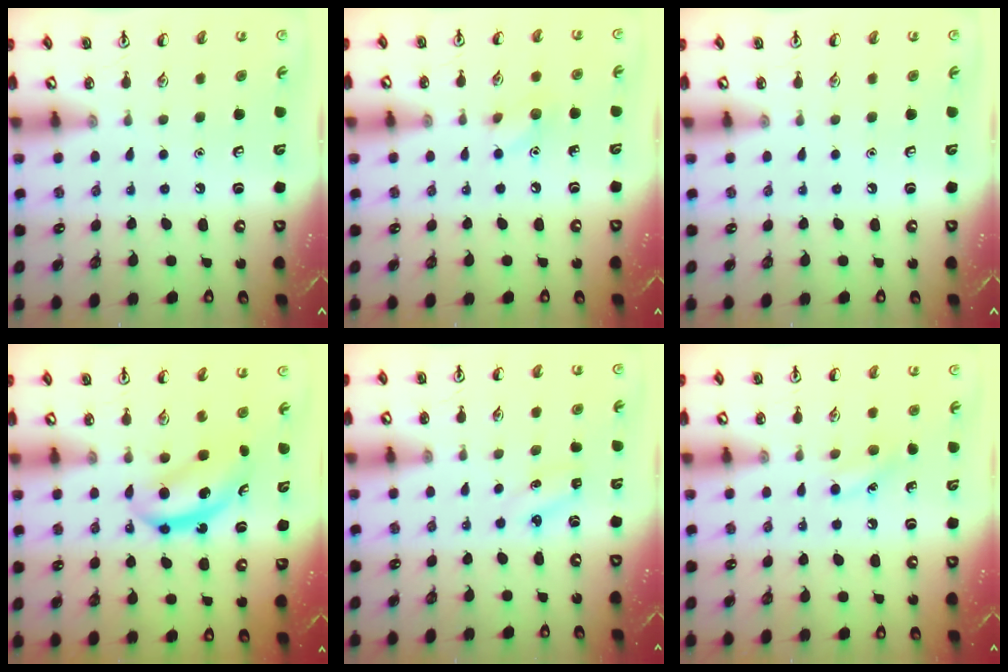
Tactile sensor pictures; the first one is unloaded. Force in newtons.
{"total": 6.8, "press": 6.5, "slide": 1.9}
{"total": 0.0}
{"total": 5.5, "press": 5.5, "slide": 0.7}
{"total": 2.5, "press": 2.4, "slide": 0.8}
{"total": 7.0, "press": 6.7, "slide": 2.1}